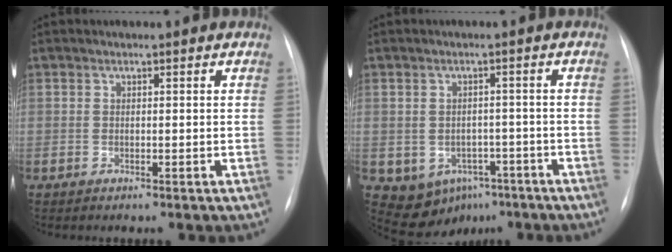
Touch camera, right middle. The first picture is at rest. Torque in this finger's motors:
{"motor_torque": [0.37, -0.38, 0.02, 0.01]}